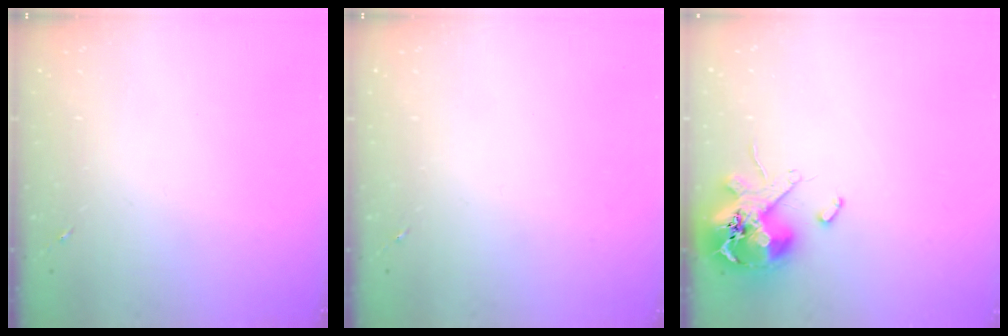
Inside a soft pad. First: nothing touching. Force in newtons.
{"total": 0.0}
{"total": 13.9, "press": 13.8, "slide": 2.0}